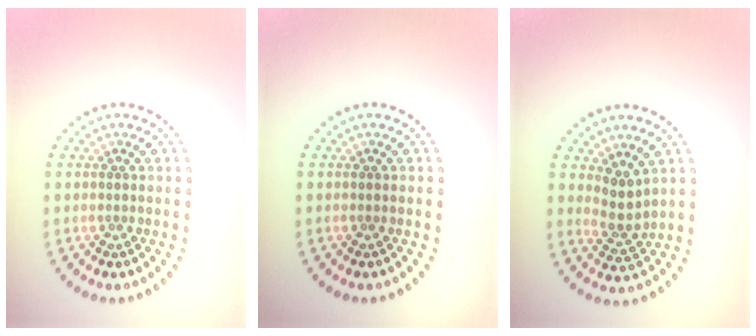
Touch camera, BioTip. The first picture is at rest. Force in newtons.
{"total": 0.0}
{"total": 2.2, "press": 1.7, "slide": 1.4}